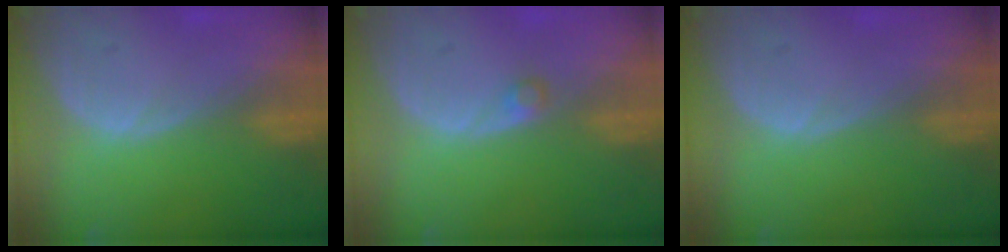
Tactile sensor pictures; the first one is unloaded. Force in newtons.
{"total": 1.2, "press": 1.2, "slide": 0.2}
{"total": 0.0}